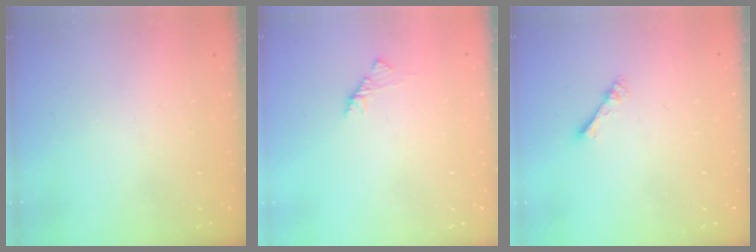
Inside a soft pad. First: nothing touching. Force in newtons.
{"total": 1.7, "press": 1.6, "slide": 0.5}
{"total": 2.4, "press": 2.4, "slide": 0.2}